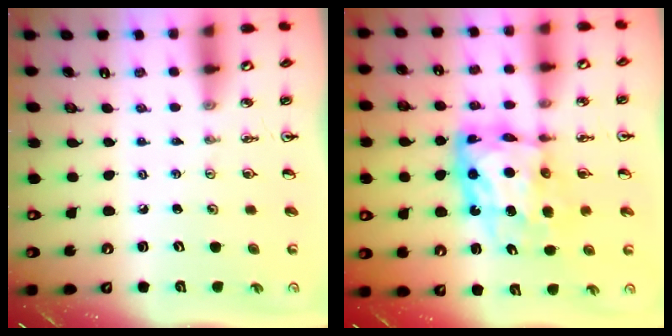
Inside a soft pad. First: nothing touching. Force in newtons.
{"total": 13.4, "press": 13.3, "slide": 1.6}